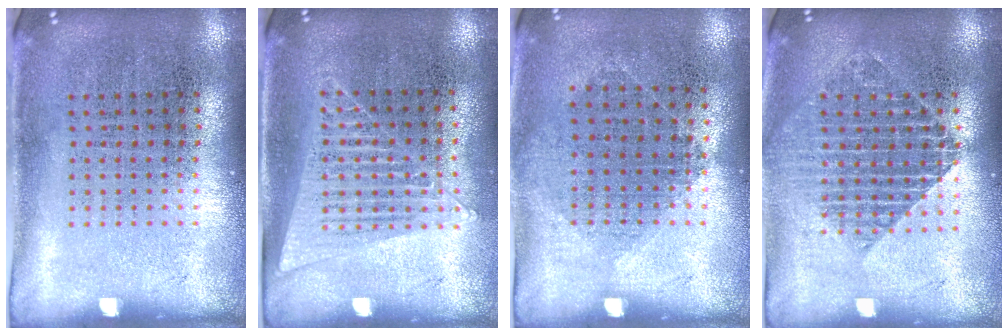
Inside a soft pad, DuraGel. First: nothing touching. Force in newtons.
{"total": 1.4, "press": 1.3, "slide": 0.4}
{"total": 1.0, "press": 0.9, "slide": 0.4}
{"total": 1.7, "press": 1.4, "slide": 0.8}